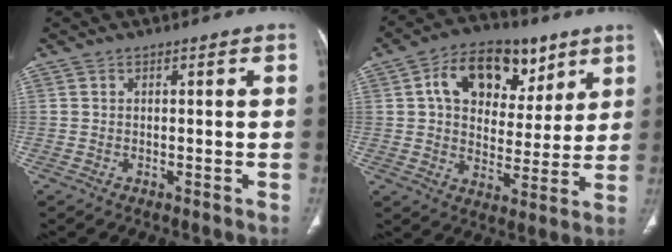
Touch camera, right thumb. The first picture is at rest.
{"total": 16.5, "force": [7.2, 11.0, 10.0], "torque": [-0.115, -0.006, 0.117]}